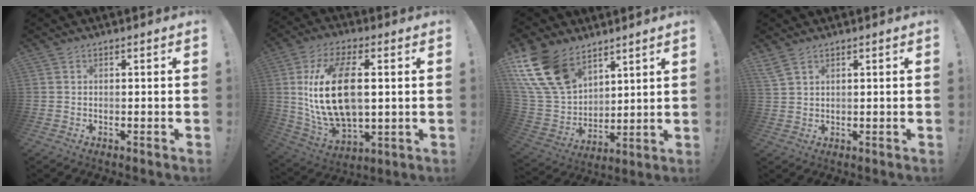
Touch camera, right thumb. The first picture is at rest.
{"total": 20.0, "force": [2.4, 10.7, 16.7], "torque": [-0.329, -0.003, 0.039]}
{"total": 19.4, "force": [11.6, 11.8, 10.1], "torque": [-0.213, -0.061, 0.223]}
{"total": 3.8, "force": [2.6, 1.4, 2.3], "torque": [-0.053, -0.004, 0.054]}